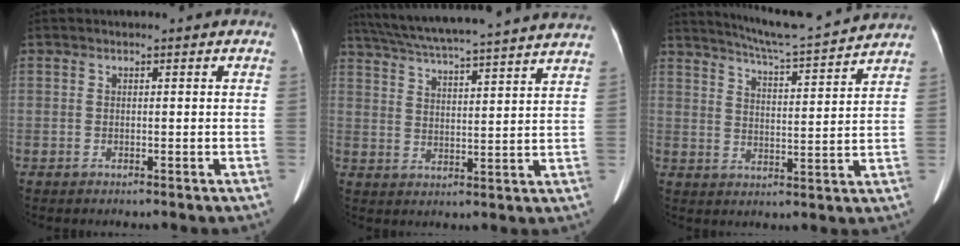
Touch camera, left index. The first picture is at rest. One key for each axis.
{"total": 25.9, "fx": 23.3, "fy": 0.4, "fz": 11.2, "tx": -0.194, "ty": 0.000, "tz": 0.316}
{"total": 13.1, "fx": 12.4, "fy": -0.7, "fz": 4.2, "tx": -0.082, "ty": 0.002, "tz": 0.177}